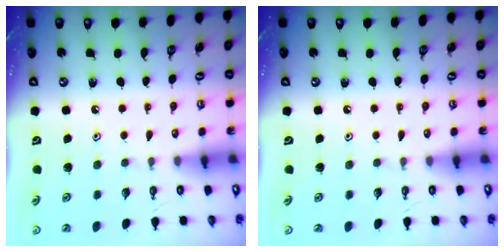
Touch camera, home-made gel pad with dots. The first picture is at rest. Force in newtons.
{"total": 0.0}